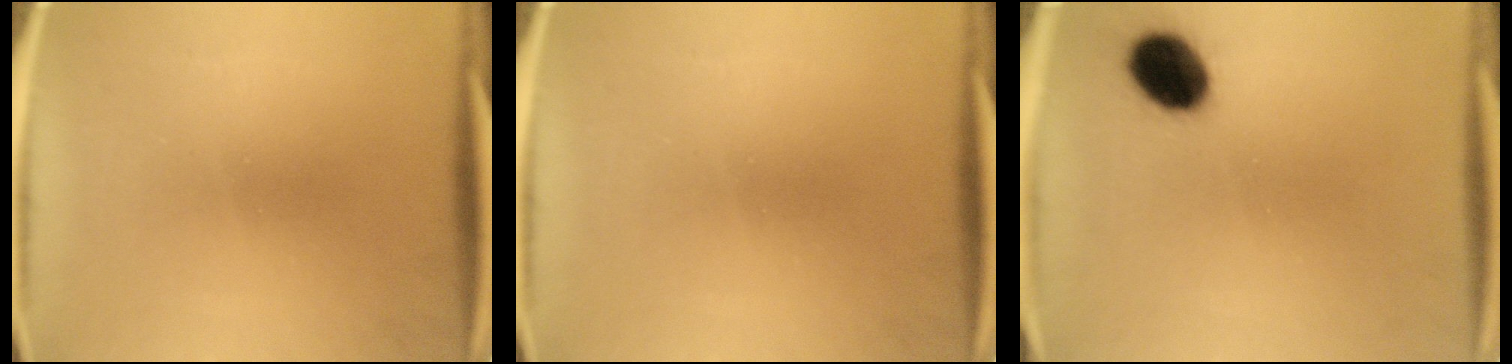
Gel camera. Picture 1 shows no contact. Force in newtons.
{"total": 0.0}
{"total": 9.3}